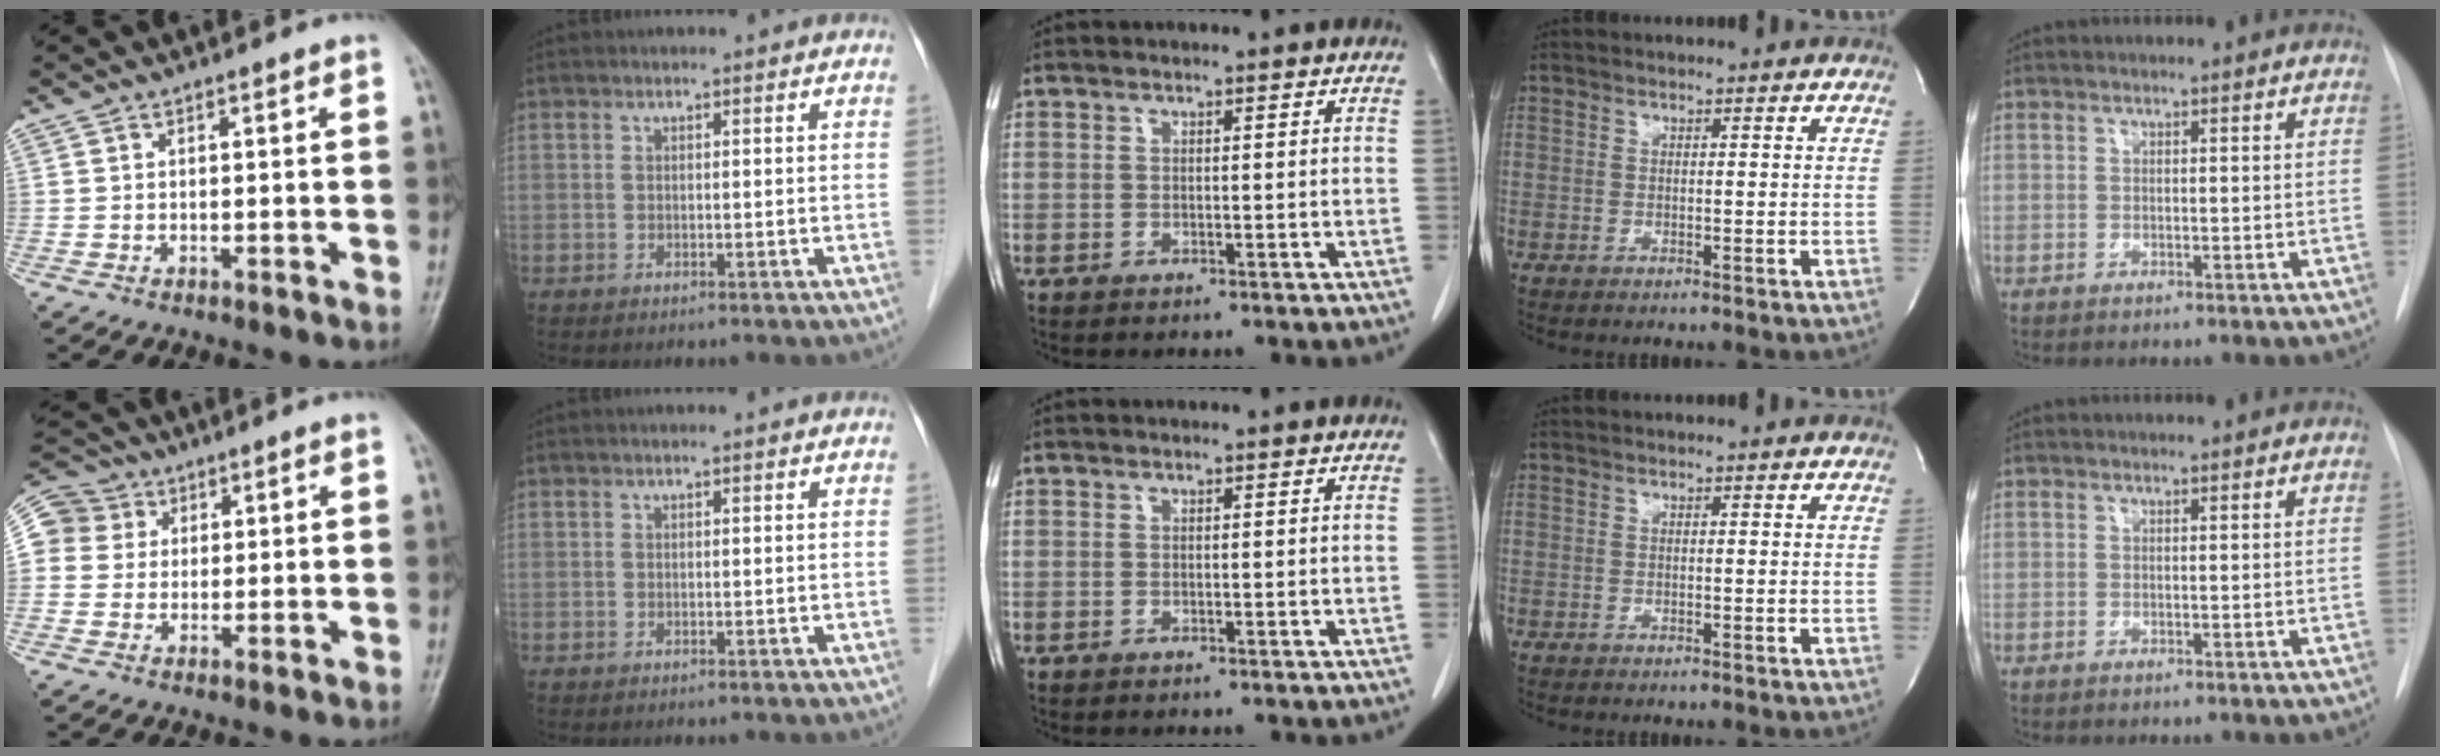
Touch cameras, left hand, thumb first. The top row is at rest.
{"thumb": {"total": 8.7, "force": [2.0, 8.2, 2.1], "torque": [-0.020, 0.018, 0.029]}}